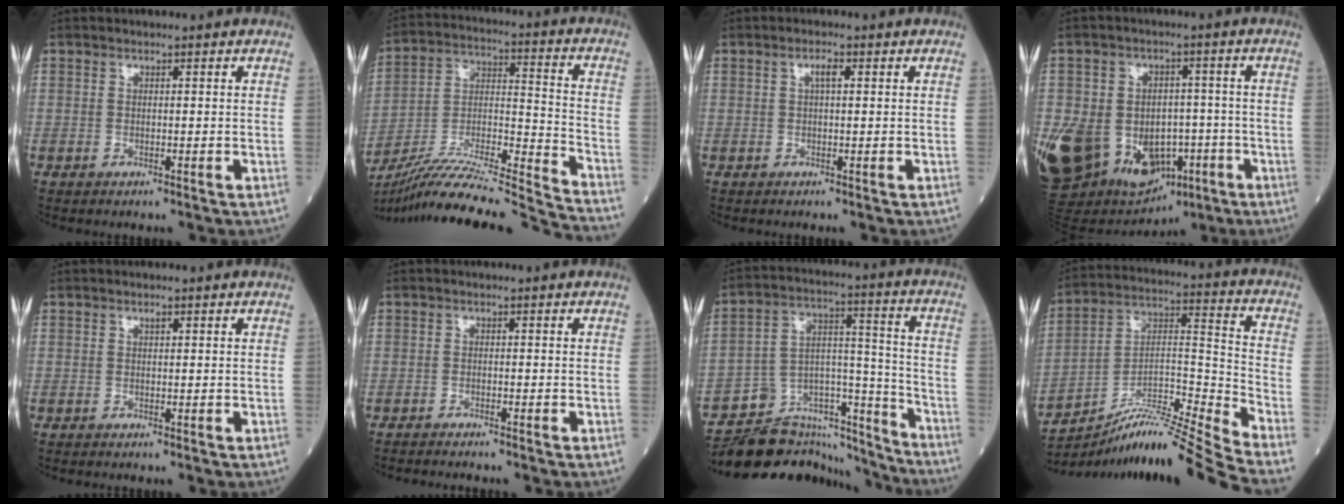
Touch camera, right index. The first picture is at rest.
{"total": 23.6, "force": [-22.1, -1.8, 8.2], "torque": [-0.145, -0.017, -0.363]}
{"total": 1.6, "force": [0.7, 0.3, 1.4], "torque": [-0.029, 0.006, 0.010]}
{"total": 23.7, "force": [-7.9, 16.8, 14.8], "torque": [-0.343, 0.001, -0.105]}
{"total": 0.5, "force": [0.5, 0.1, 0.2], "torque": [-0.011, 0.002, 0.008]}
{"total": 2.1, "force": [-2.0, -0.2, 0.6], "torque": [-0.010, -0.004, -0.031]}
{"total": 17.6, "force": [-16.8, 4.3, 2.8], "torque": [-0.035, 0.061, -0.265]}
{"total": 15.7, "force": [-13.7, -3.3, 6.8], "torque": [-0.108, 0.028, -0.240]}